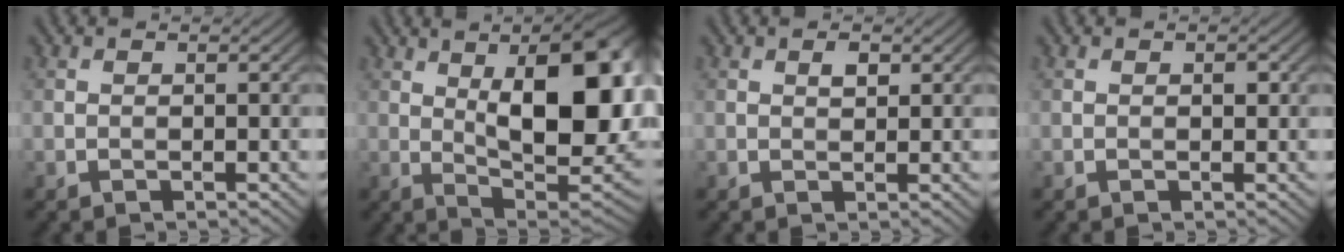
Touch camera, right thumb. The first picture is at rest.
{"total": 17.8, "force": [4.1, 7.6, 15.6], "torque": [-0.206, 0.022, 0.056]}
{"total": 1.4, "force": [0.6, 0.7, 1.1], "torque": [-0.018, -0.002, 0.012]}
{"total": 0.7, "force": [0.1, 0.4, 0.5], "torque": [-0.004, -0.003, 0.000]}